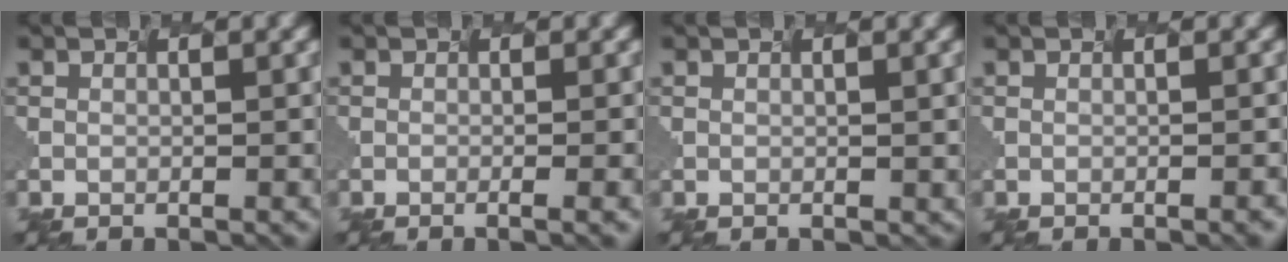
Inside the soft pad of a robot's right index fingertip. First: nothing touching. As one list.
[{"total": 2.5, "force": [-0.7, 0.7, 2.3], "torque": [-0.017, 0.005, -0.003]}, {"total": 0.6, "force": [0.0, -0.4, -0.4], "torque": [-0.004, -0.005, 0.011]}, {"total": 1.4, "force": [-0.5, 0.5, 1.2], "torque": [-0.002, 0.010, 0.003]}]